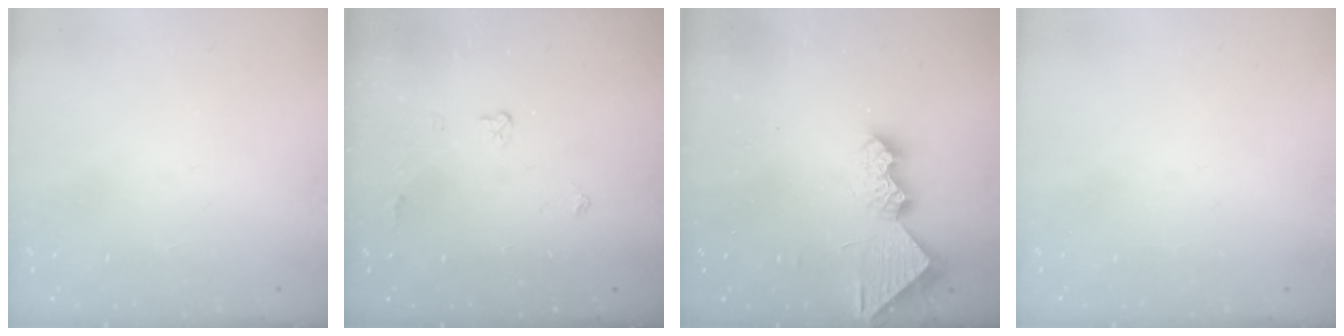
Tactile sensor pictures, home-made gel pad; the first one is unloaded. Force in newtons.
{"total": 3.6, "press": 3.5, "slide": 0.6}
{"total": 8.4, "press": 8.4, "slide": 0.4}
{"total": 0.0}